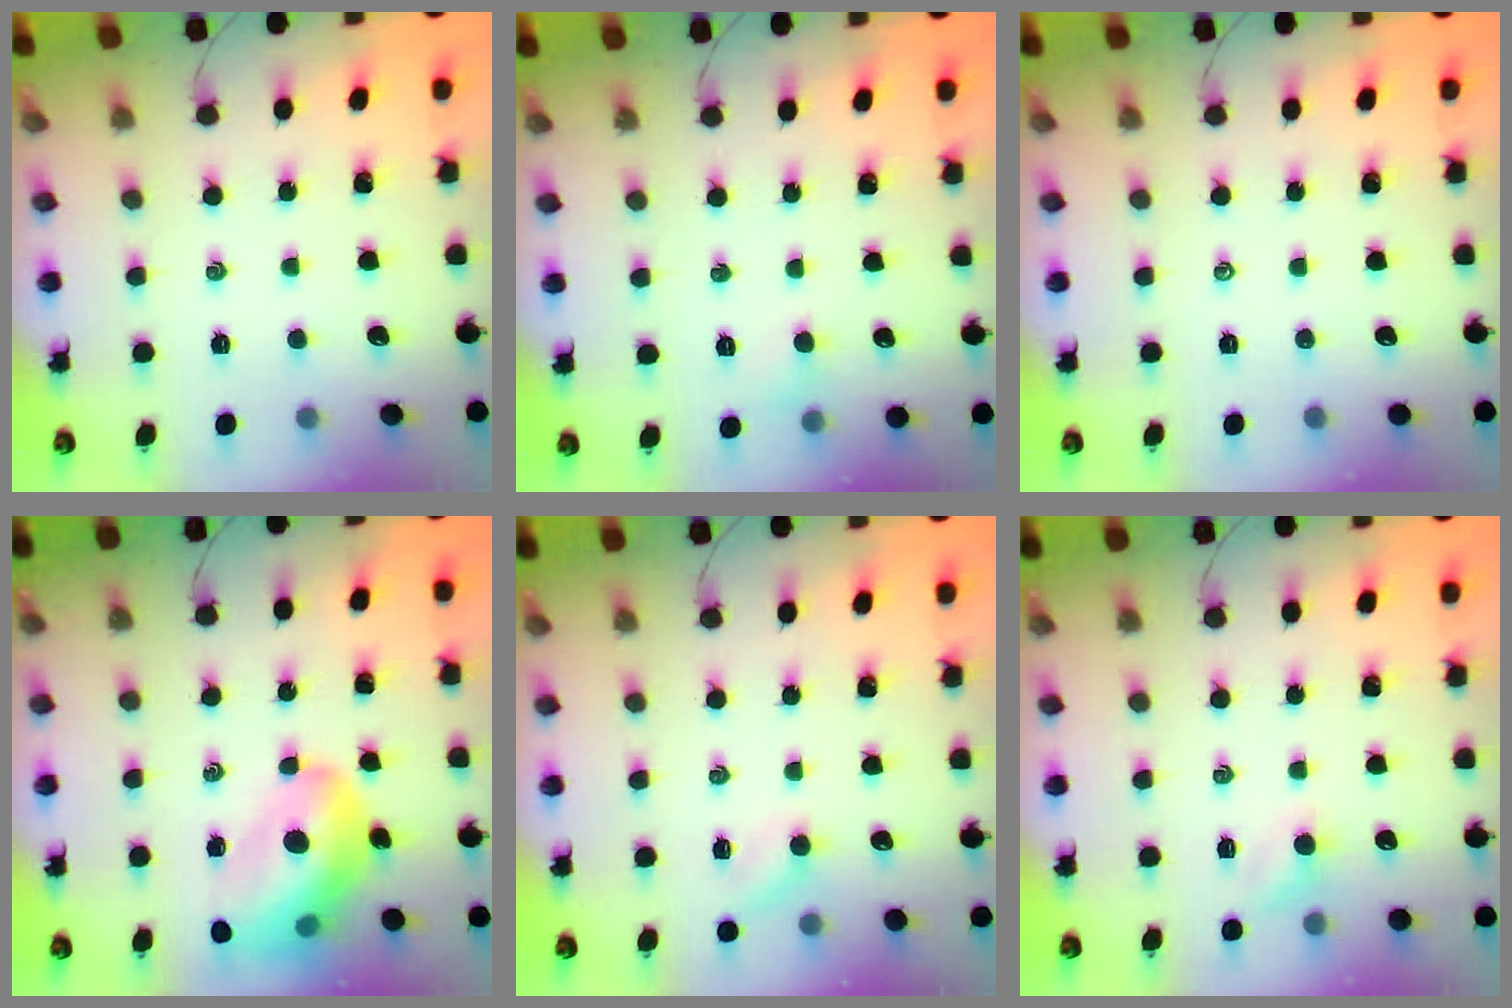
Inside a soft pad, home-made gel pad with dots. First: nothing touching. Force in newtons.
{"total": 3.4, "press": 3.2, "slide": 1.2}
{"total": 0.0}
{"total": 15.0, "press": 14.4, "slide": 3.9}
{"total": 3.4, "press": 3.2, "slide": 1.1}
{"total": 2.9, "press": 2.7, "slide": 0.9}